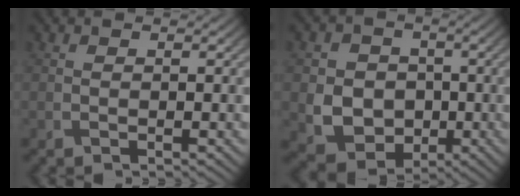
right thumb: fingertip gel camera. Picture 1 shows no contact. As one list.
[{"total": 8.2, "force": [-1.0, 7.1, 4.0], "torque": [-0.090, -0.018, -0.030]}]